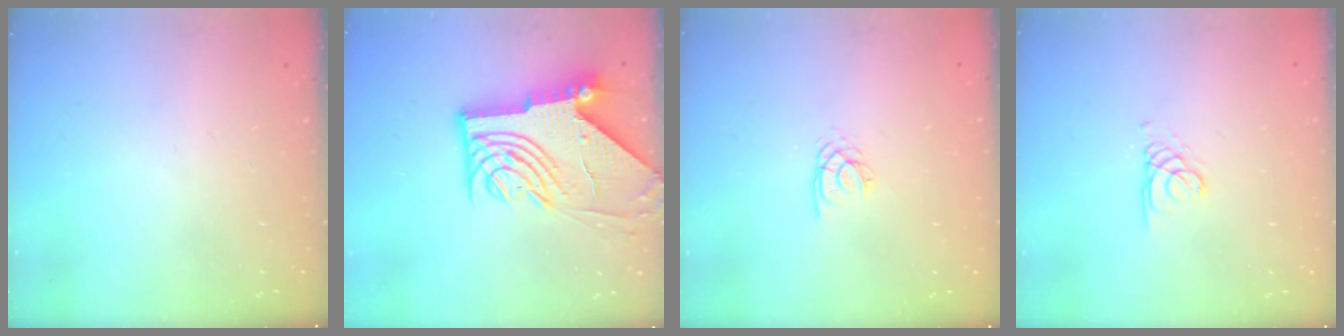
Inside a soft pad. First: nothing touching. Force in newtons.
{"total": 14.8, "press": 14.7, "slide": 1.8}
{"total": 2.1, "press": 2.1, "slide": 0.4}
{"total": 1.5, "press": 1.5, "slide": 0.1}